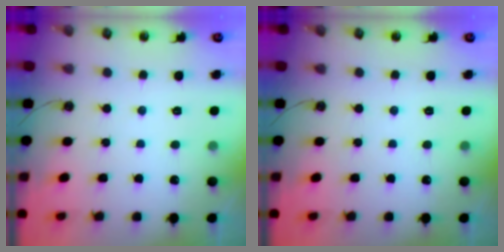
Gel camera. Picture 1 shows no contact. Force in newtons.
{"total": 0.0}